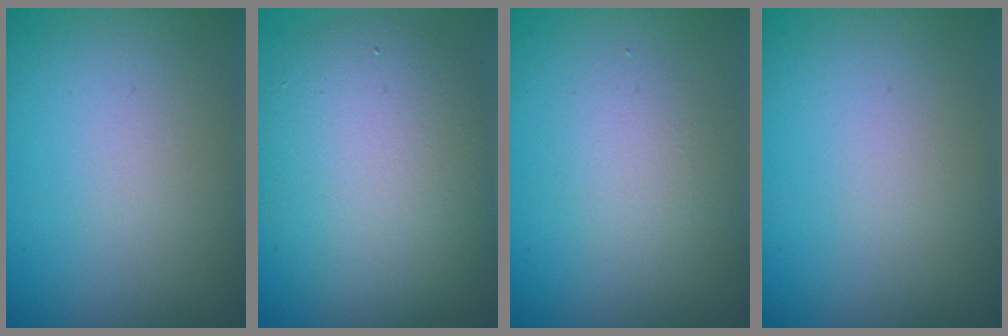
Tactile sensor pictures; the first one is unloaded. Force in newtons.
{"total": 7.5, "press": 7.5, "slide": 0.3}
{"total": 1.9, "press": 1.8, "slide": 0.2}
{"total": 0.0}